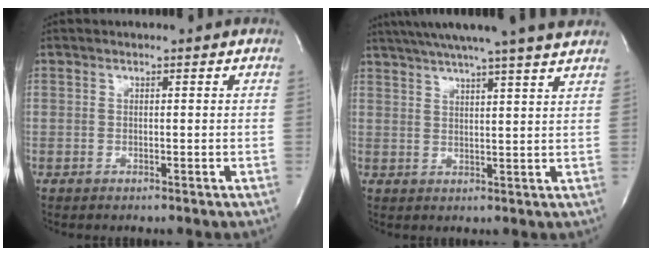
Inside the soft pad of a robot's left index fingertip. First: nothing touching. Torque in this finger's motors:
{"motor_torque": [1.09, -1.05, 0.63, 0.19]}